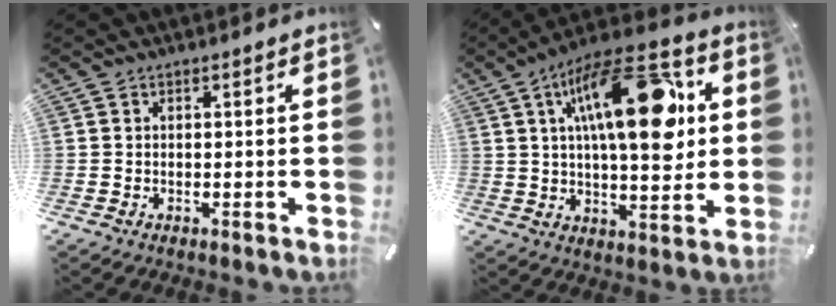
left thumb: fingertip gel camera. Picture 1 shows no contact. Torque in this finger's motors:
{"motor_torque": [2.22, 2.78, 1.53, -1.24, 0.57]}